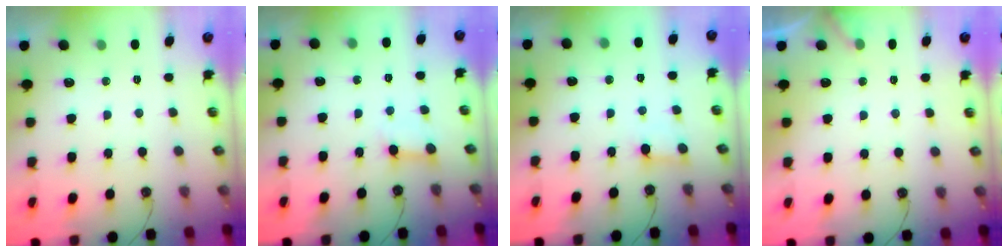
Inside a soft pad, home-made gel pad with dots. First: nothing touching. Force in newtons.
{"total": 3.6, "press": 3.5, "slide": 0.3}
{"total": 2.8, "press": 2.8, "slide": 0.3}
{"total": 4.5, "press": 4.5, "slide": 0.4}